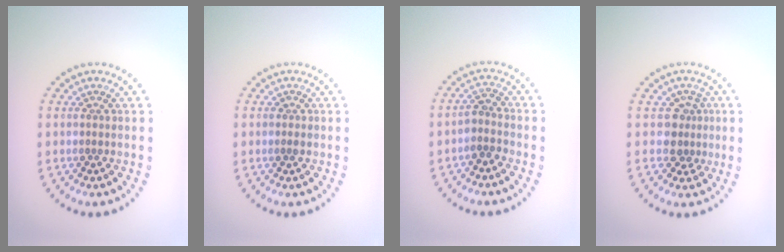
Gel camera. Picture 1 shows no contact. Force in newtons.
{"total": 0.6, "press": 0.6, "slide": 0.1}
{"total": 1.9, "press": 1.5, "slide": 1.1}
{"total": 2.2, "press": 1.8, "slide": 1.3}